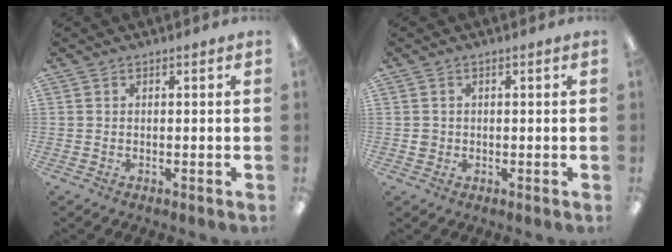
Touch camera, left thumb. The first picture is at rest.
{"total": 1.9, "force": [0.1, 1.8, 0.5], "torque": [-0.011, 0.005, 0.000]}